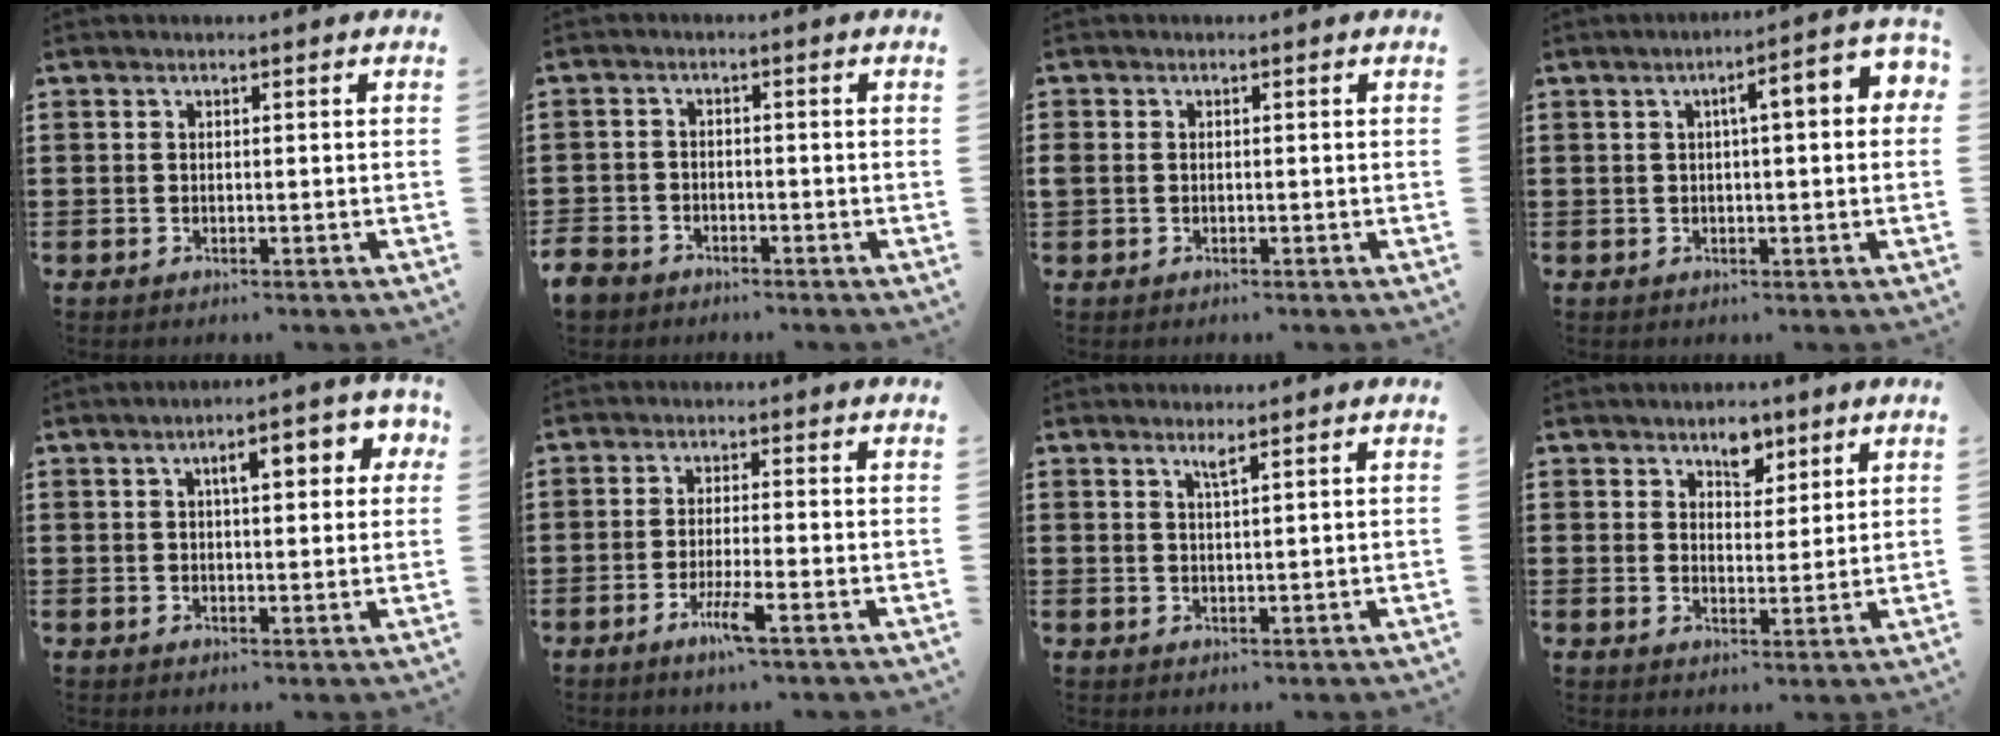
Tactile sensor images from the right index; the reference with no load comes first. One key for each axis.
{"total": 3.5, "fx": -3.1, "fy": 1.5, "fz": 0.4, "tx": -0.034, "ty": -0.008, "tz": -0.070}
{"total": 1.0, "fx": -0.4, "fy": 0.9, "fz": 0.2, "tx": -0.006, "ty": 0.004, "tz": -0.011}
{"total": 5.4, "fx": 0.9, "fy": 0.8, "fz": 5.3, "tx": -0.085, "ty": 0.000, "tz": 0.009}
{"total": 5.7, "fx": 1.7, "fy": 1.9, "fz": 5.1, "tx": -0.072, "ty": -0.003, "tz": 0.018}
{"total": 4.8, "fx": -2.7, "fy": 0.0, "fz": 3.9, "tx": -0.084, "ty": -0.018, "tz": -0.049}
{"total": 1.5, "fx": 1.0, "fy": -0.1, "fz": 1.1, "tx": -0.022, "ty": -0.003, "tz": 0.017}
{"total": 4.6, "fx": 3.2, "fy": 2.6, "fz": 2.0, "tx": -0.026, "ty": 0.003, "tz": 0.053}